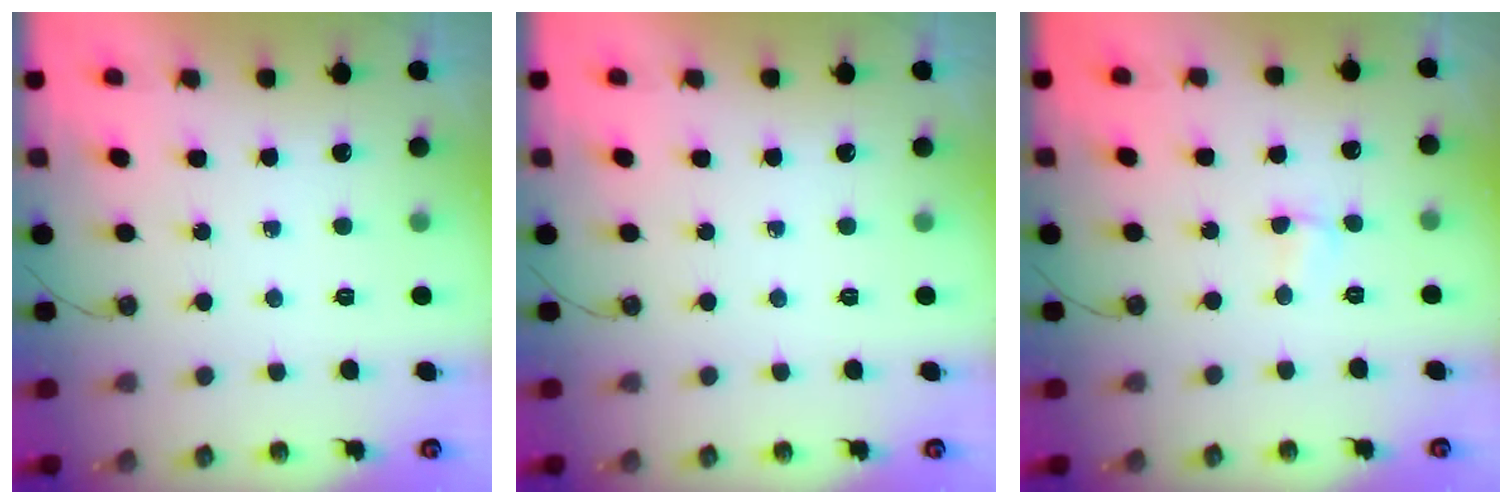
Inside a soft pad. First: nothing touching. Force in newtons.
{"total": 0.0}
{"total": 4.3, "press": 2.6, "slide": 3.4}